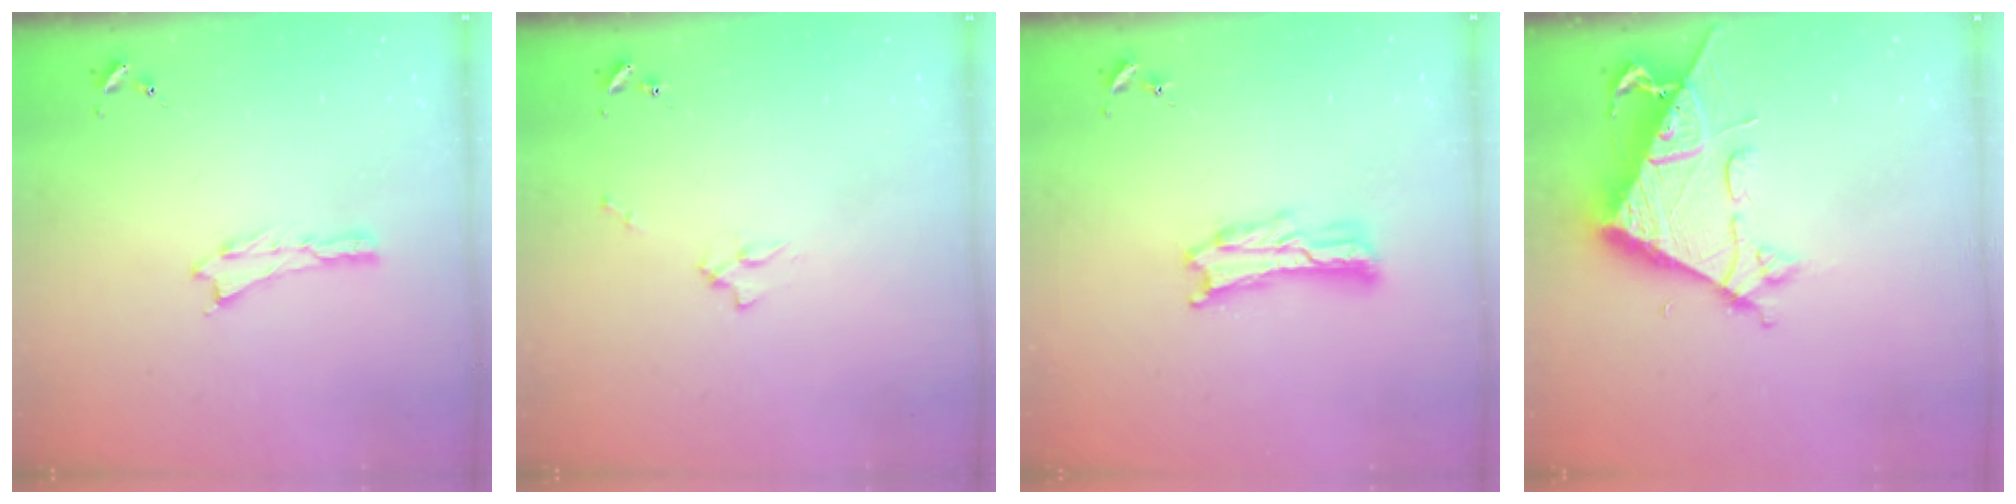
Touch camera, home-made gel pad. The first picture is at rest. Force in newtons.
{"total": 1.7, "press": 1.6, "slide": 0.2}
{"total": 2.4, "press": 2.4, "slide": 0.3}
{"total": 8.4, "press": 8.3, "slide": 0.8}